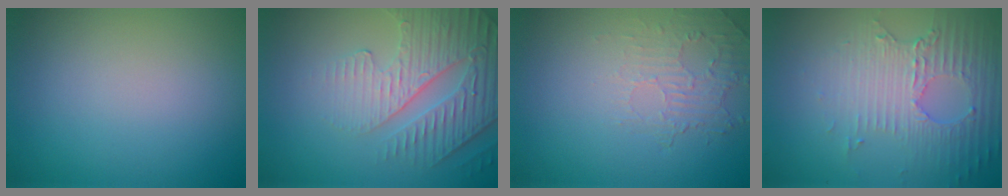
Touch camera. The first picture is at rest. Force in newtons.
{"total": 4.2, "press": 4.0, "slide": 1.3}
{"total": 2.0, "press": 0.8, "slide": 1.8}
{"total": 5.2, "press": 3.4, "slide": 3.9}